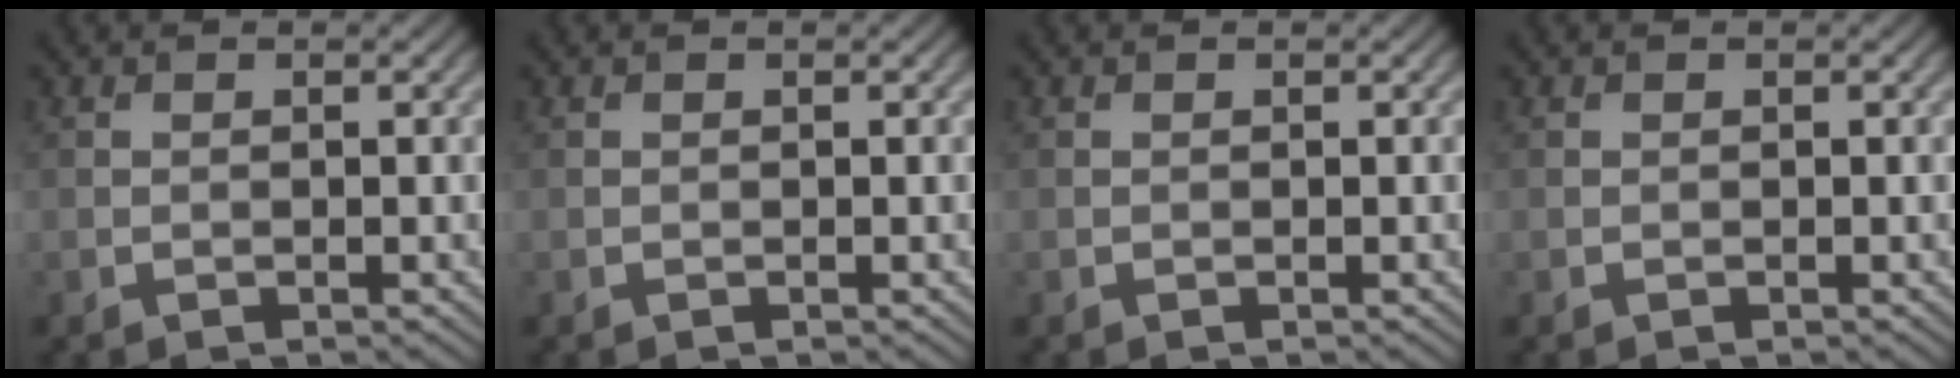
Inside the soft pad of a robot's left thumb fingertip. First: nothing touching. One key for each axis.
{"total": 0.0}
{"total": 0.0}
{"total": 0.0}